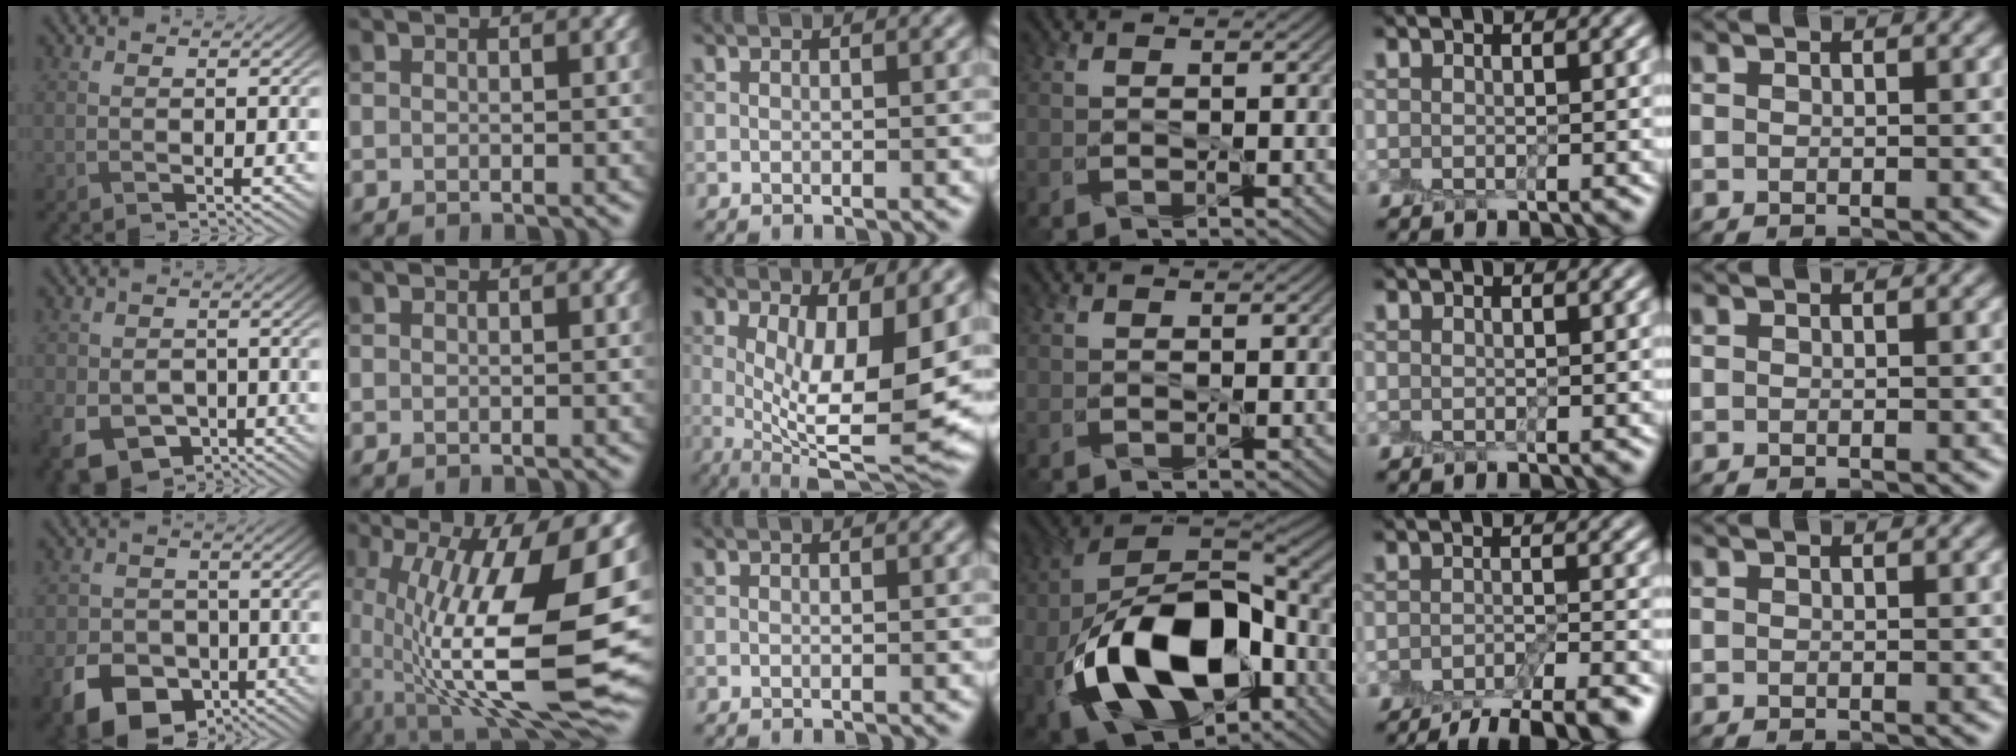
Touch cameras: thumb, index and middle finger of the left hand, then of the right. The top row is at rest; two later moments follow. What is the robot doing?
{"motion": "peel", "object": "shipping label"}